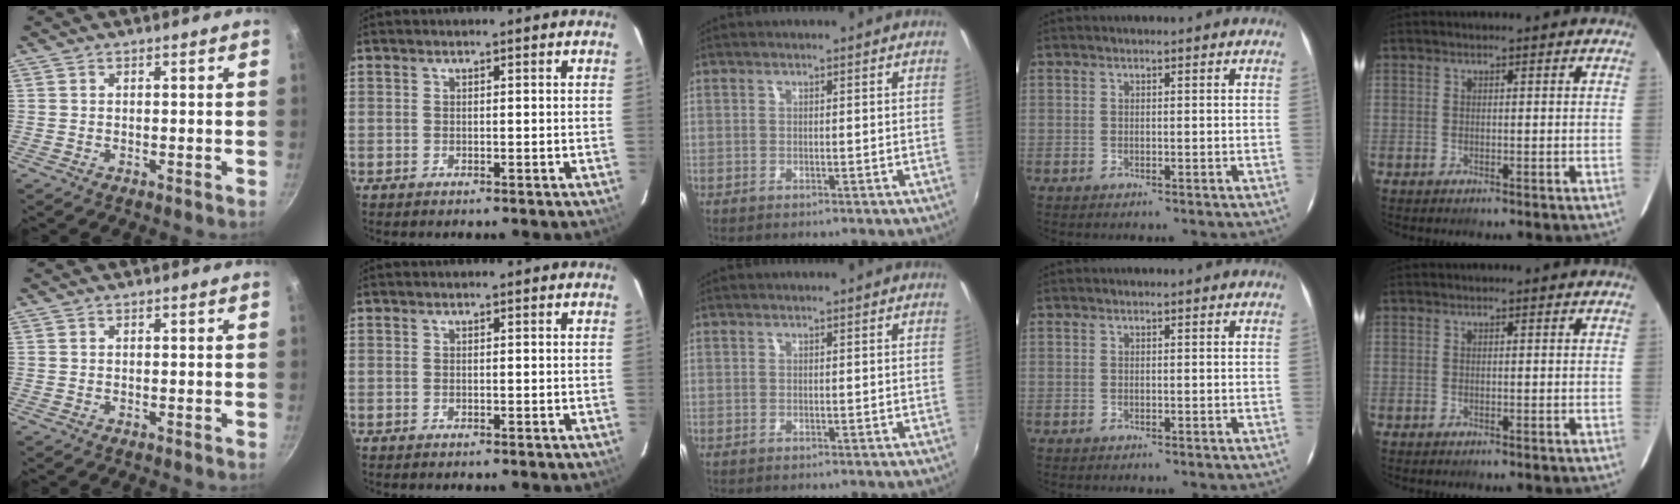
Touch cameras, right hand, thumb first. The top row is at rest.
{}